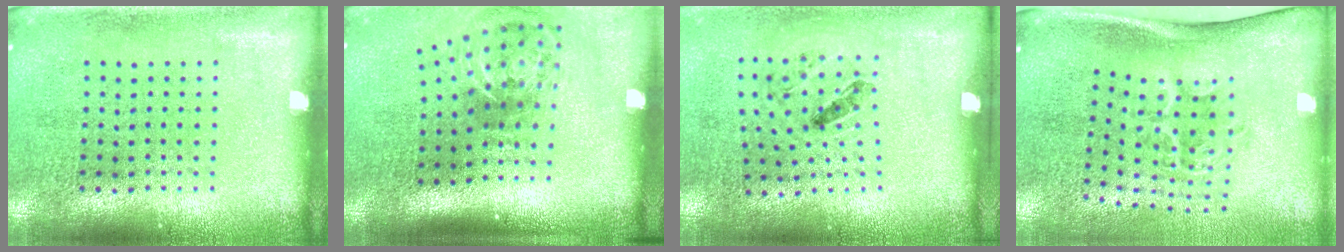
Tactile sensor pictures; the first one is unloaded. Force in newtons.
{"total": 2.2, "press": 1.4, "slide": 1.7}
{"total": 1.3, "press": 0.7, "slide": 1.1}
{"total": 2.1, "press": 1.3, "slide": 1.6}